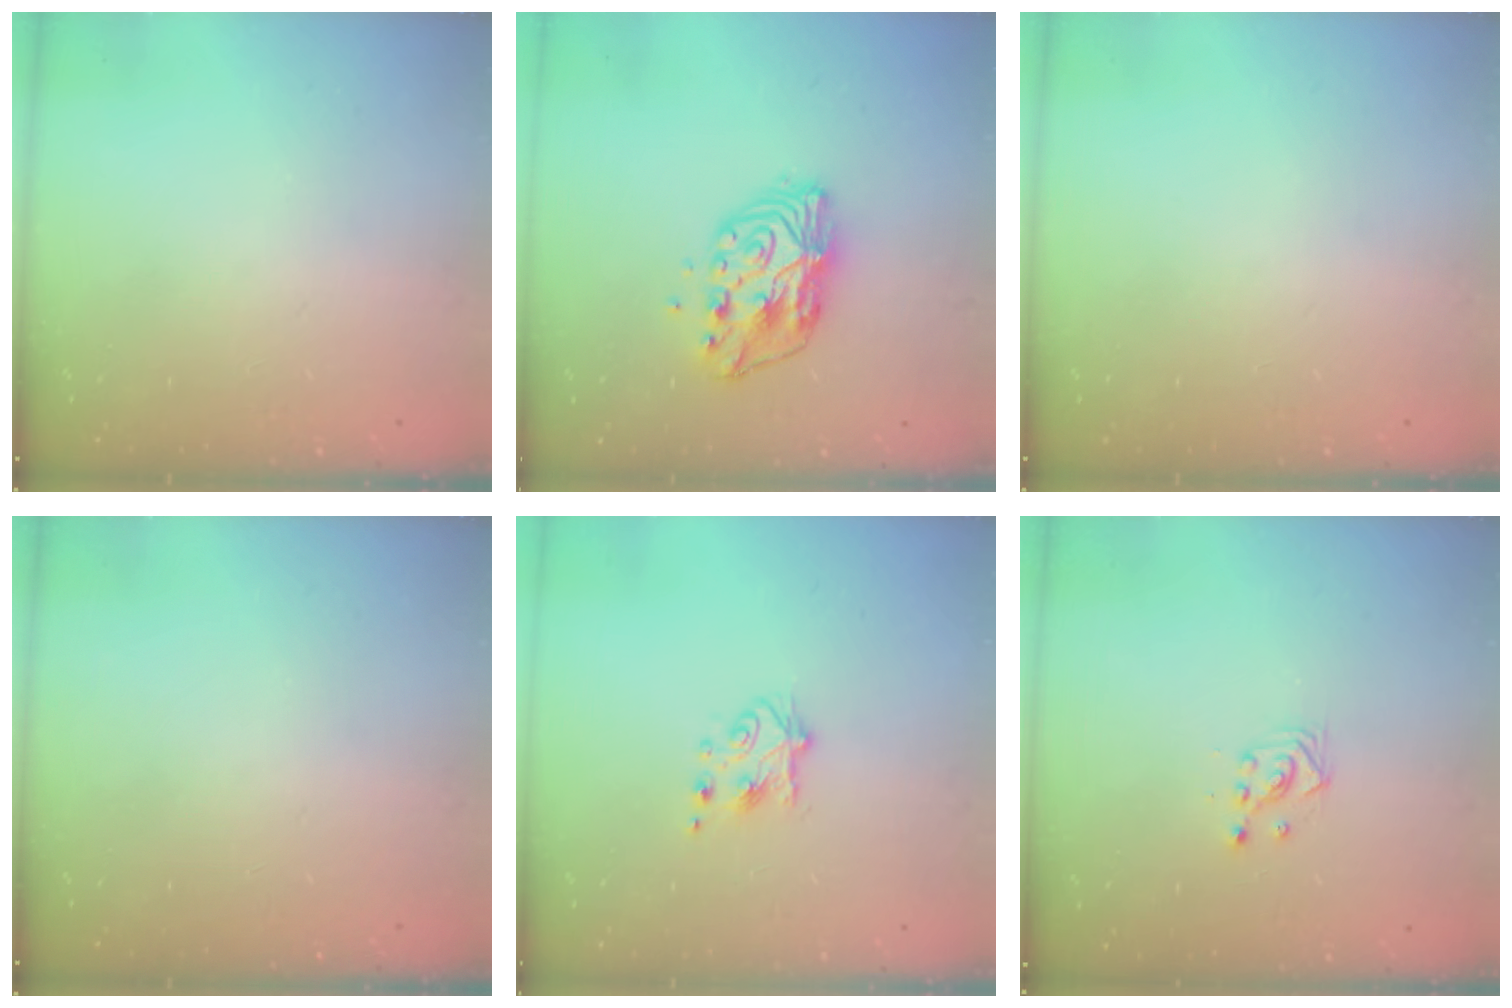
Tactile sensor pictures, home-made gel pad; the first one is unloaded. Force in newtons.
{"total": 9.8, "press": 9.8, "slide": 0.7}
{"total": 0.0}
{"total": 0.0}
{"total": 5.3, "press": 5.2, "slide": 0.8}
{"total": 3.4, "press": 3.3, "slide": 0.3}